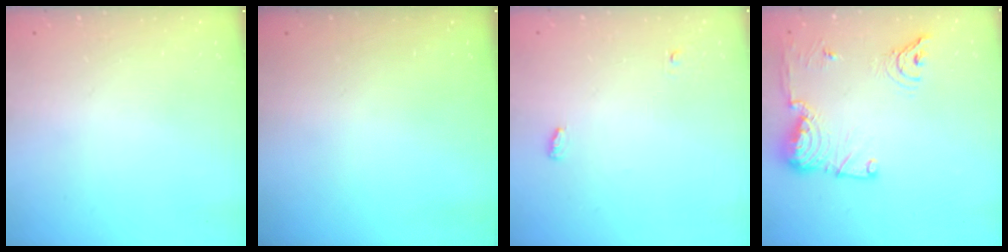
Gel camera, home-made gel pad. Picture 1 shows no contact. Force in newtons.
{"total": 0.0}
{"total": 3.5, "press": 3.4, "slide": 1.0}
{"total": 14.7, "press": 14.6, "slide": 2.1}